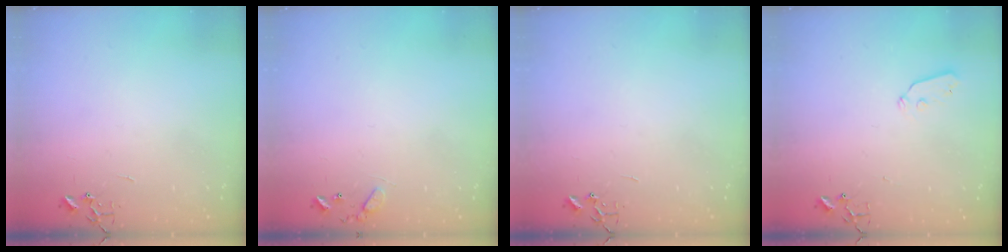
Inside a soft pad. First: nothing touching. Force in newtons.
{"total": 7.7, "press": 7.6, "slide": 0.5}
{"total": 0.0}
{"total": 3.3, "press": 3.3, "slide": 0.4}